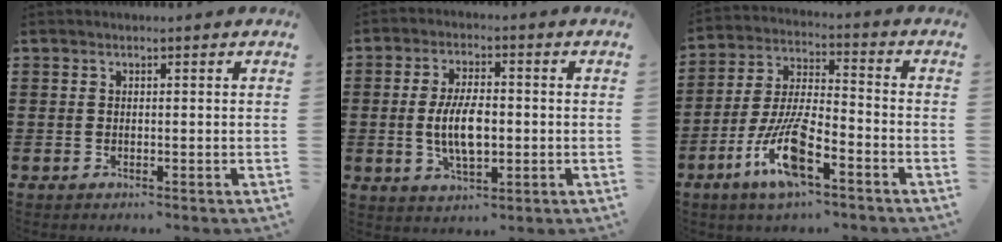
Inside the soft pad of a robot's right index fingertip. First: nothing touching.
{"total": 7.5, "force": [-0.7, 3.1, 6.8], "torque": [-0.134, -0.006, -0.018]}
{"total": 11.5, "force": [-6.4, 3.1, 9.0], "torque": [-0.196, -0.001, -0.122]}